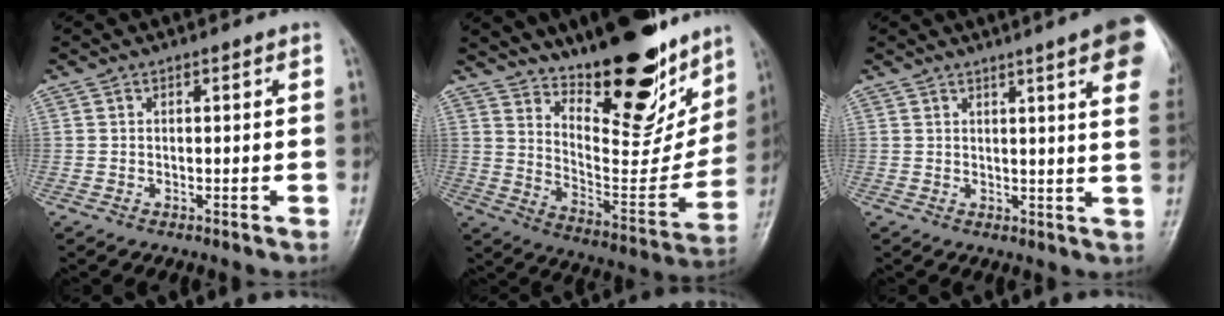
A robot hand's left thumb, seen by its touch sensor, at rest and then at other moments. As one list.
[{"total": 24.1, "force": [17.0, 9.0, 14.5], "torque": [-0.156, -0.103, 0.267]}, {"total": 12.8, "force": [6.7, 1.6, 10.8], "torque": [-0.114, -0.014, 0.068]}]